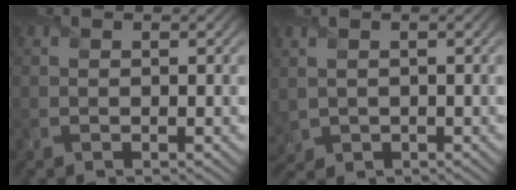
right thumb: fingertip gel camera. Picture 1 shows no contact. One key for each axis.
{"total": 2.6, "fx": -0.4, "fy": 2.1, "fz": 1.5, "tx": -0.046, "ty": -0.011, "tz": -0.005}